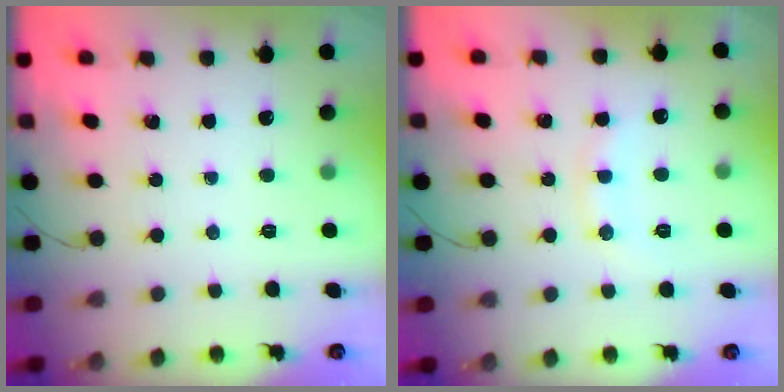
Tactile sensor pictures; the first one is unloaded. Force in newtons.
{"total": 8.9, "press": 8.8, "slide": 1.1}